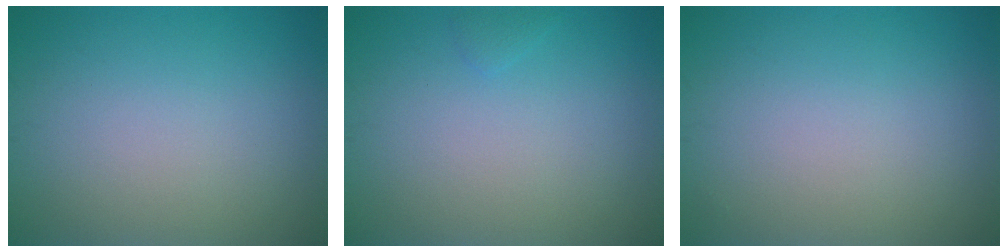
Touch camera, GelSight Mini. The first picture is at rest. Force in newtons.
{"total": 0.5, "press": 0.5, "slide": 0.0}
{"total": 0.0}